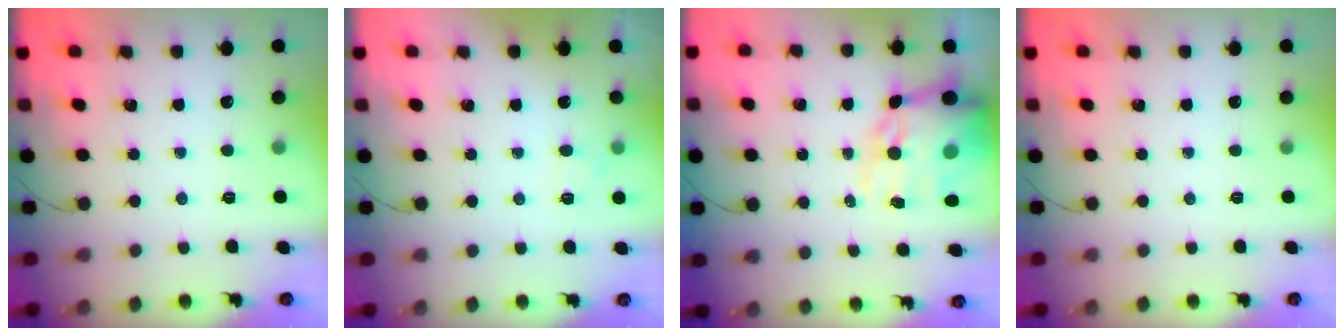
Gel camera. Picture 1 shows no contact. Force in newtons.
{"total": 3.9, "press": 3.7, "slide": 1.1}
{"total": 18.0, "press": 17.6, "slide": 3.9}
{"total": 0.0}